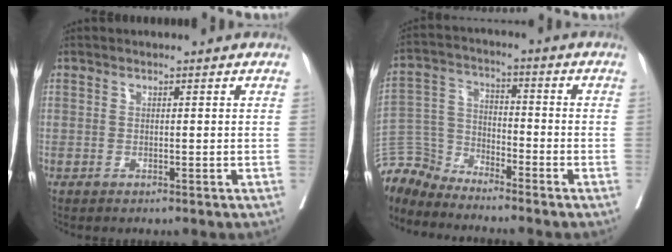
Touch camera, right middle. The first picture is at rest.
{"total": 7.2, "force": [-7.1, 0.7, -0.9], "torque": [0.009, 0.013, -0.145]}